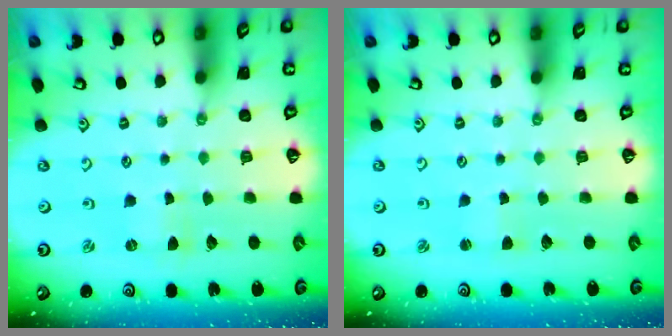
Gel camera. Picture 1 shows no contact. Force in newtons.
{"total": 1.6, "press": 1.6, "slide": 0.2}